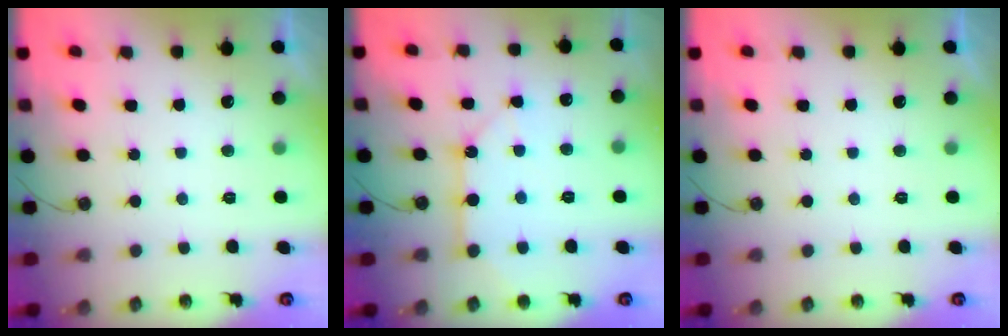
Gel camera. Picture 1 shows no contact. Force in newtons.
{"total": 11.0, "press": 10.9, "slide": 0.9}
{"total": 0.0}